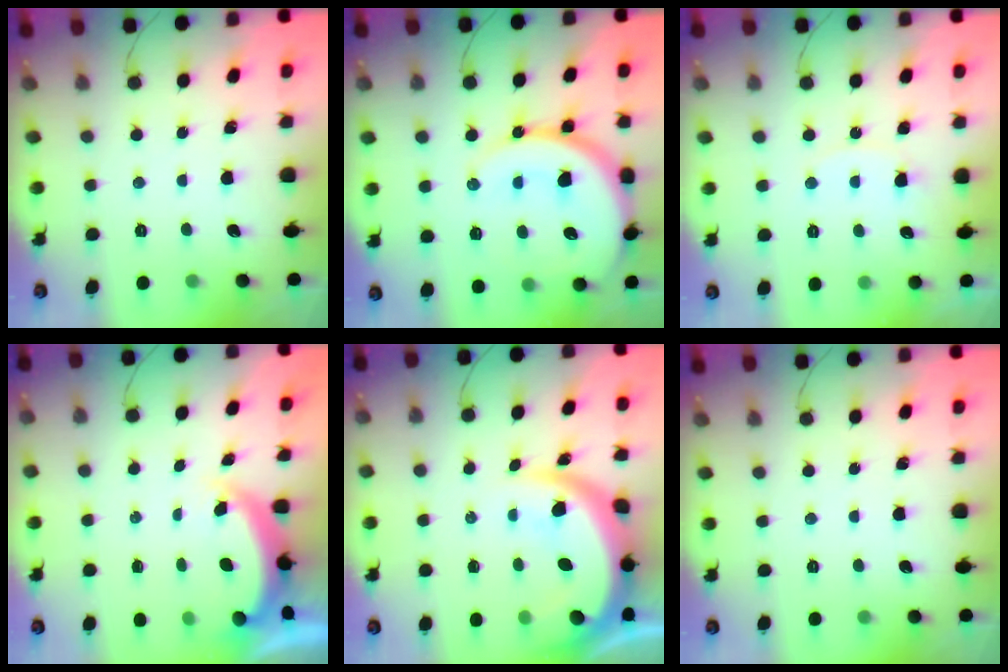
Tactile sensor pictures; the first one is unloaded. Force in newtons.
{"total": 18.8, "press": 18.6, "slide": 2.2}
{"total": 5.6, "press": 5.6, "slide": 0.5}
{"total": 4.7, "press": 4.7, "slide": 0.3}
{"total": 15.0, "press": 14.9, "slide": 1.6}
{"total": 0.0}